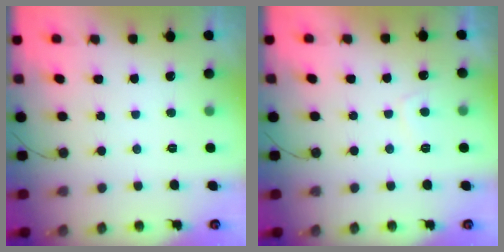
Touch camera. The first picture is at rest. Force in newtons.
{"total": 2.3, "press": 2.2, "slide": 0.6}